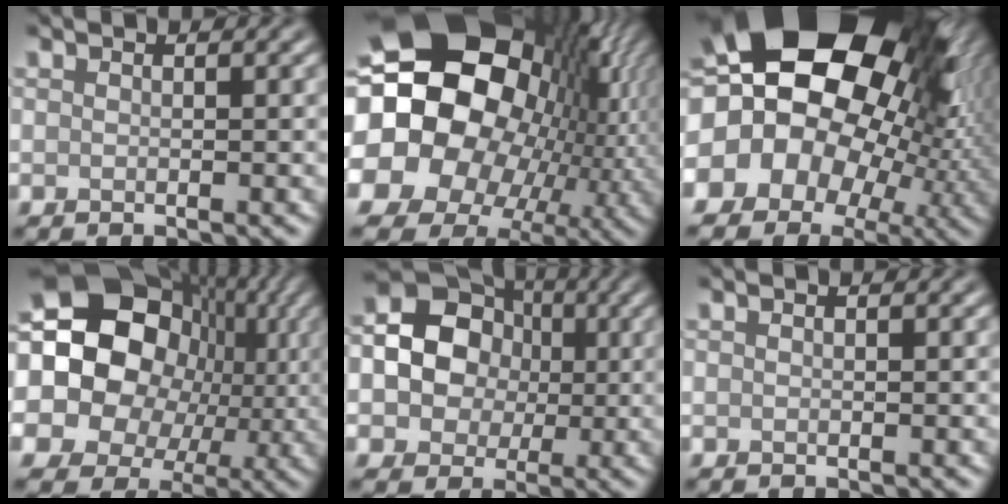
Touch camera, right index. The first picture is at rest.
{"total": 24.1, "force": [0.0, 20.1, 13.3], "torque": [-0.256, 0.000, -0.034]}
{"total": 22.1, "force": [3.7, 16.1, 14.8], "torque": [-0.215, 0.018, 0.027]}
{"total": 21.6, "force": [2.5, 18.3, 11.2], "torque": [-0.219, 0.029, 0.004]}
{"total": 10.2, "force": [0.5, 8.8, 5.2], "torque": [-0.097, 0.036, -0.007]}
{"total": 0.0}